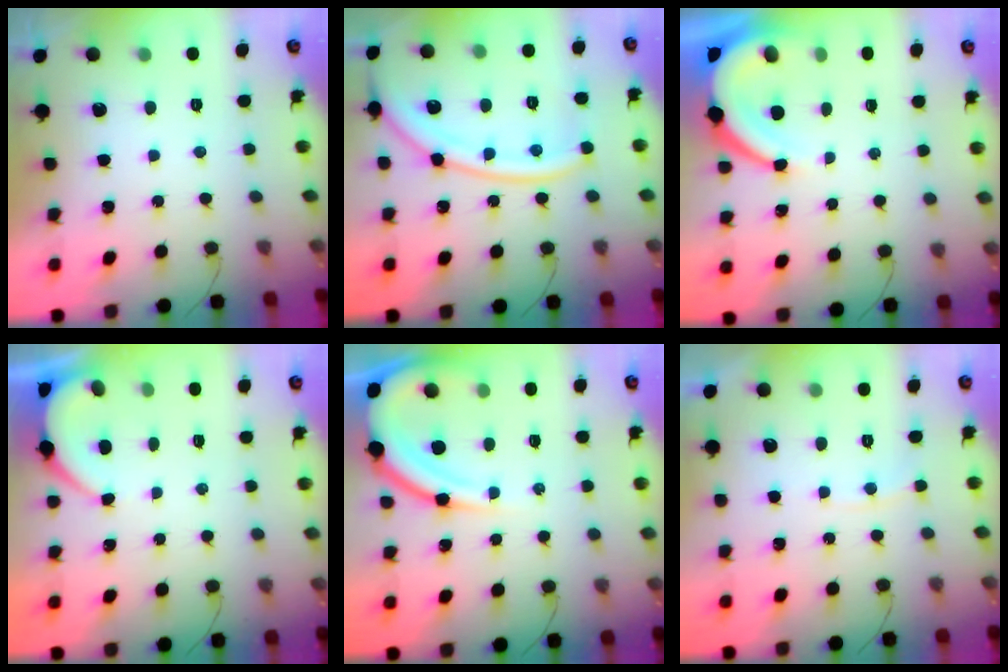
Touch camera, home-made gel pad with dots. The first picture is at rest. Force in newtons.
{"total": 15.7, "press": 15.6, "slide": 2.0}
{"total": 9.1, "press": 9.0, "slide": 0.8}
{"total": 2.2, "press": 2.2, "slide": 0.2}
{"total": 12.4, "press": 12.4, "slide": 1.3}
{"total": 4.3, "press": 4.3, "slide": 0.7}